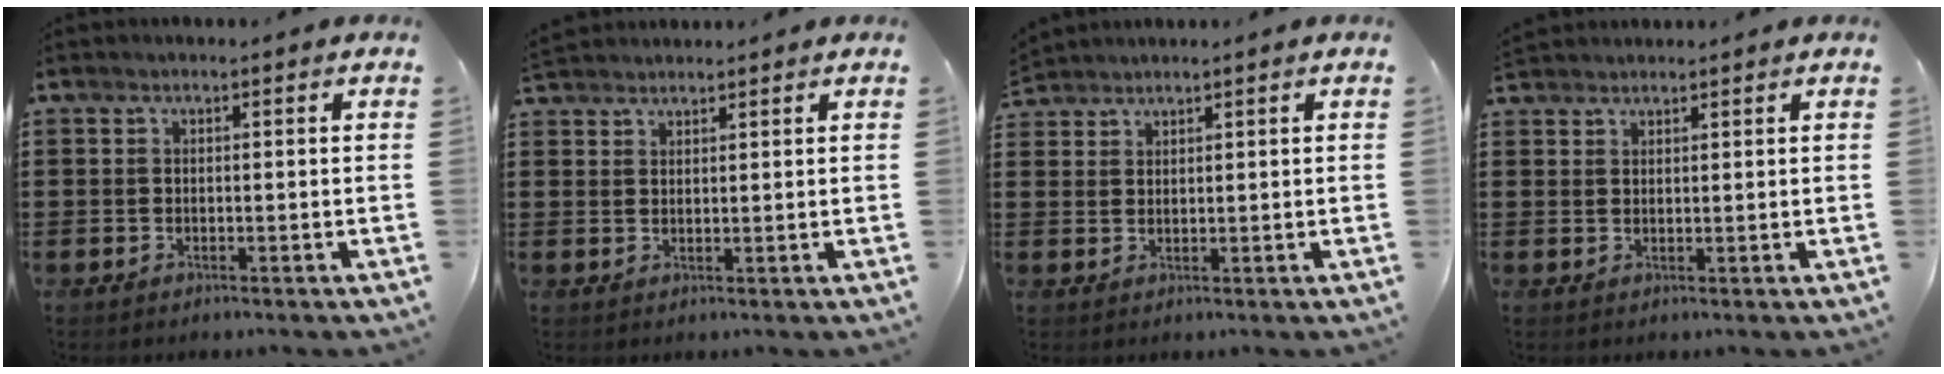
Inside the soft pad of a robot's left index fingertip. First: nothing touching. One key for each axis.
{"total": 1.8, "fx": 1.8, "fy": 0.2, "fz": -0.2, "tx": -0.001, "ty": 0.002, "tz": 0.037}
{"total": 1.8, "fx": 1.8, "fy": 0.1, "fz": -0.2, "tx": 0.000, "ty": 0.002, "tz": 0.036}
{"total": 1.5, "fx": 1.5, "fy": 0.1, "fz": -0.1, "tx": -0.001, "ty": 0.000, "tz": 0.029}